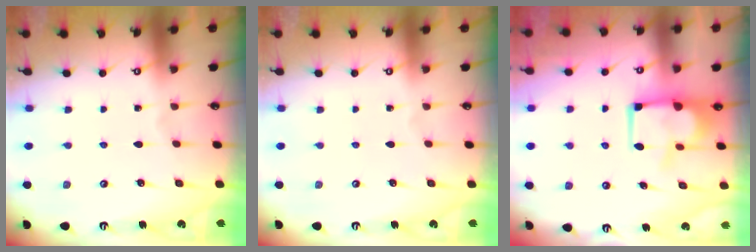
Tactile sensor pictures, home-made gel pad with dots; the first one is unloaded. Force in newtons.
{"total": 0.0}
{"total": 8.9, "press": 8.9, "slide": 0.5}